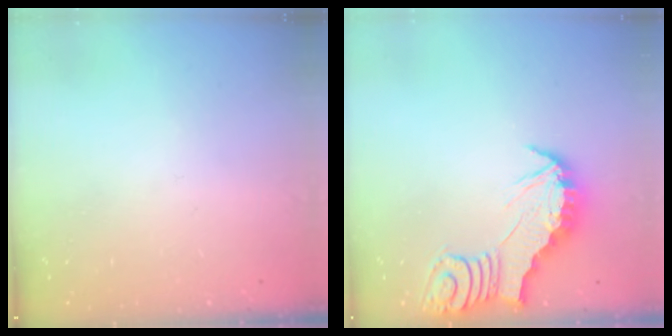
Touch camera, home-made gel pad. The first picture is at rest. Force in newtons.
{"total": 2.9, "press": 2.8, "slide": 0.3}